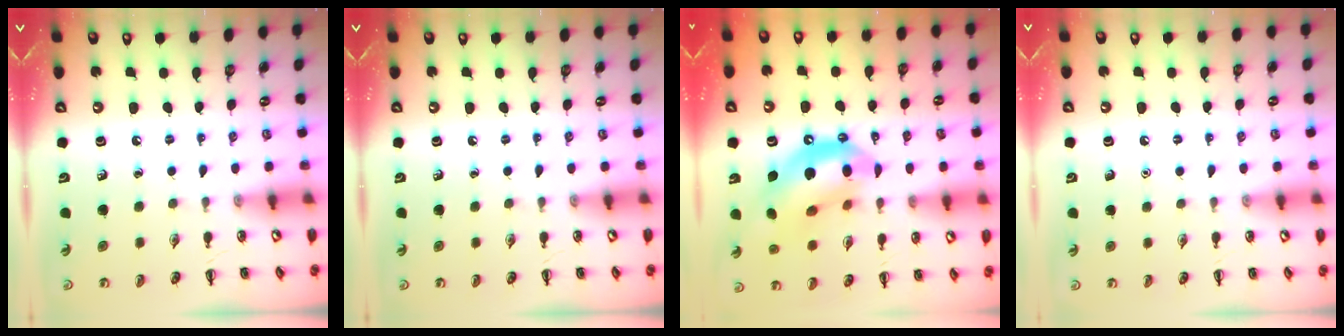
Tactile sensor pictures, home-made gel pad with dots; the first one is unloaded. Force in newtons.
{"total": 0.0}
{"total": 16.5, "press": 15.9, "slide": 4.3}
{"total": 1.5, "press": 1.5, "slide": 0.1}